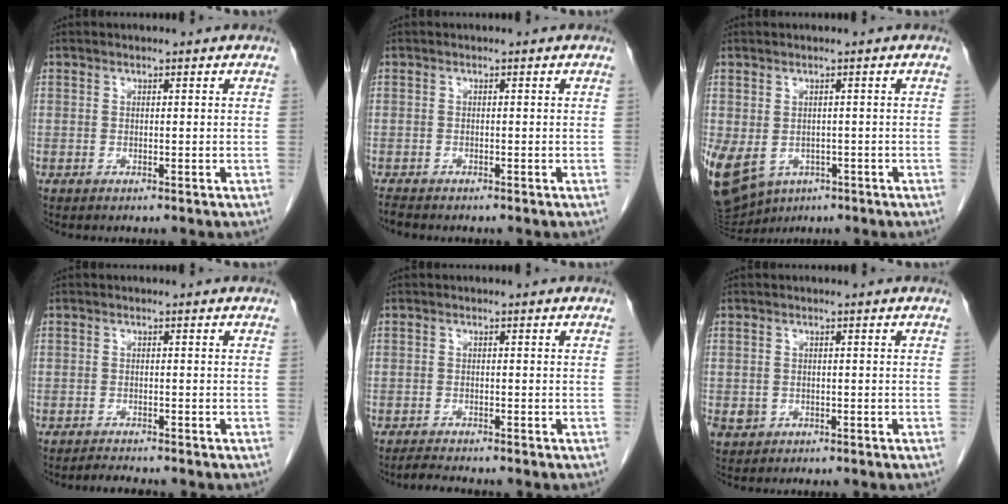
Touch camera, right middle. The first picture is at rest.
{"total": 1.3, "force": [-1.2, 0.2, 0.3], "torque": [-0.014, -0.004, -0.020]}
{"total": 19.8, "force": [-8.6, 14.9, 9.8], "torque": [-0.311, -0.032, -0.118]}
{"total": 1.3, "force": [-1.3, -0.3, 0.2], "torque": [-0.011, -0.008, -0.020]}
{"total": 1.6, "force": [-1.6, -0.4, 0.4], "torque": [-0.019, -0.011, -0.030]}
{"total": 1.6, "force": [-0.5, 1.5, 0.5], "torque": [-0.008, 0.005, 0.000]}